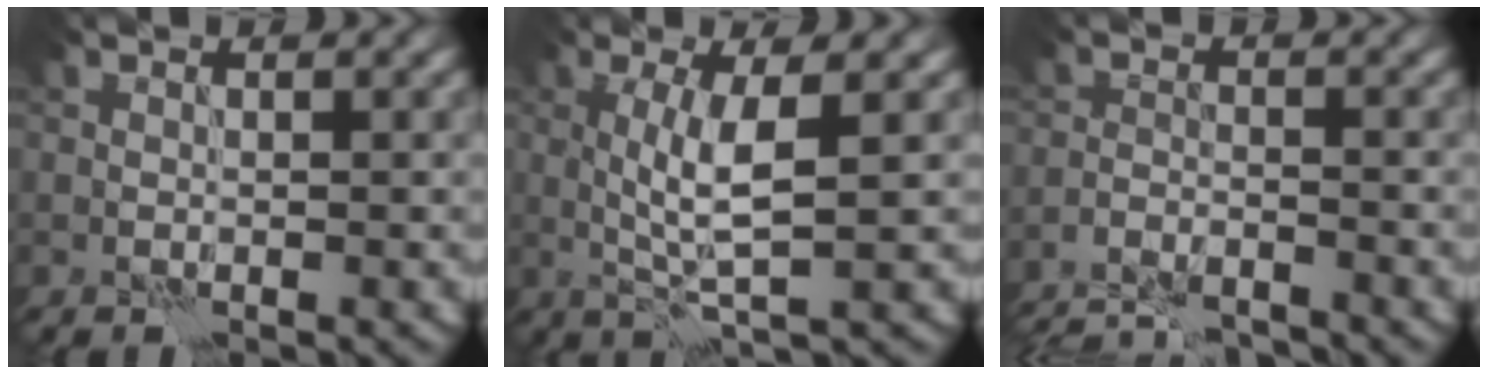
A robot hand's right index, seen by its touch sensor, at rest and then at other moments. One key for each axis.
{"total": 4.2, "fx": 0.4, "fy": 0.6, "fz": 4.2, "tx": -0.085, "ty": -0.002, "tz": 0.012}
{"total": 5.4, "fx": -5.2, "fy": 0.8, "fz": 1.4, "tx": -0.028, "ty": -0.009, "tz": -0.087}